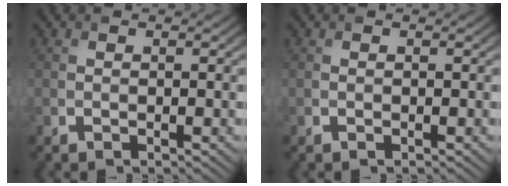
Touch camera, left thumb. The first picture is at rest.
{"total": 0.0}